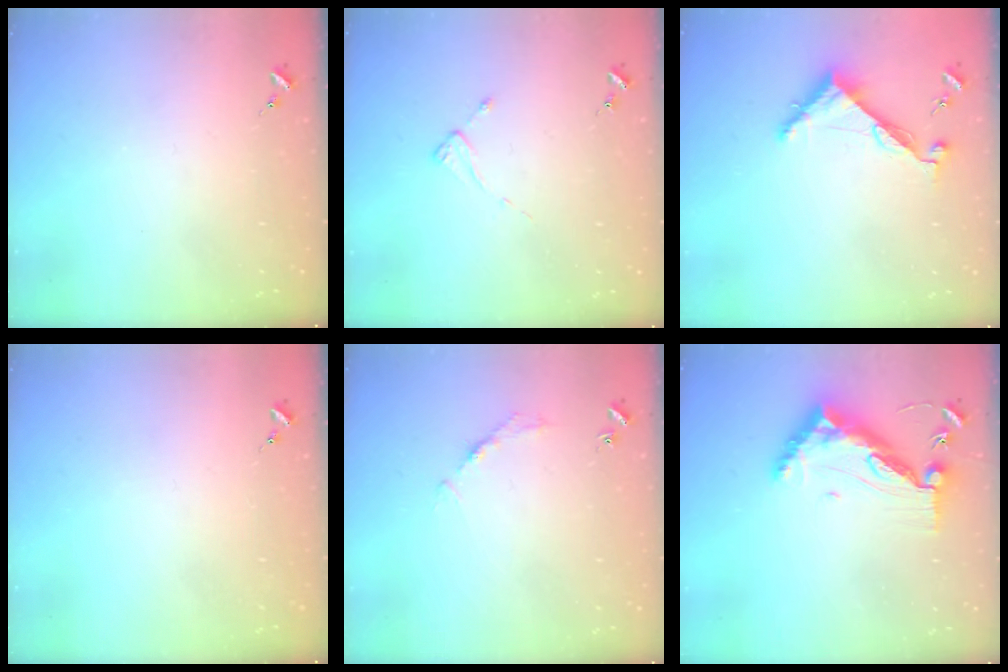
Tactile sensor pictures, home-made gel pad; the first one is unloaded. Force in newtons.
{"total": 2.0, "press": 2.0, "slide": 0.3}
{"total": 6.8, "press": 6.8, "slide": 0.3}
{"total": 0.0}
{"total": 2.7, "press": 2.7, "slide": 0.4}
{"total": 13.4, "press": 13.3, "slide": 1.4}